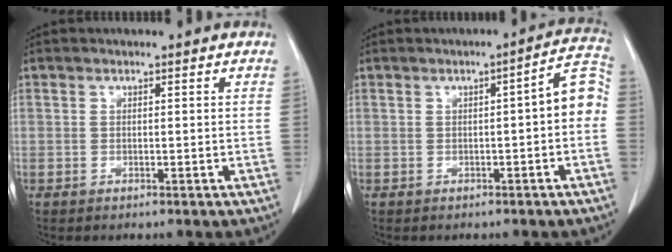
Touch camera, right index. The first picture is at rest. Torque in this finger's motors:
{"motor_torque": [0.55, -0.26, 0.11, 0.03]}